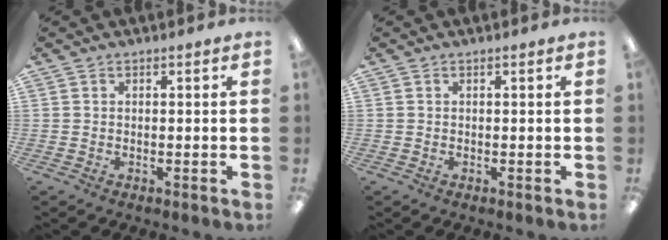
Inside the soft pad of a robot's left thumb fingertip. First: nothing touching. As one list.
[{"total": 0.0}]